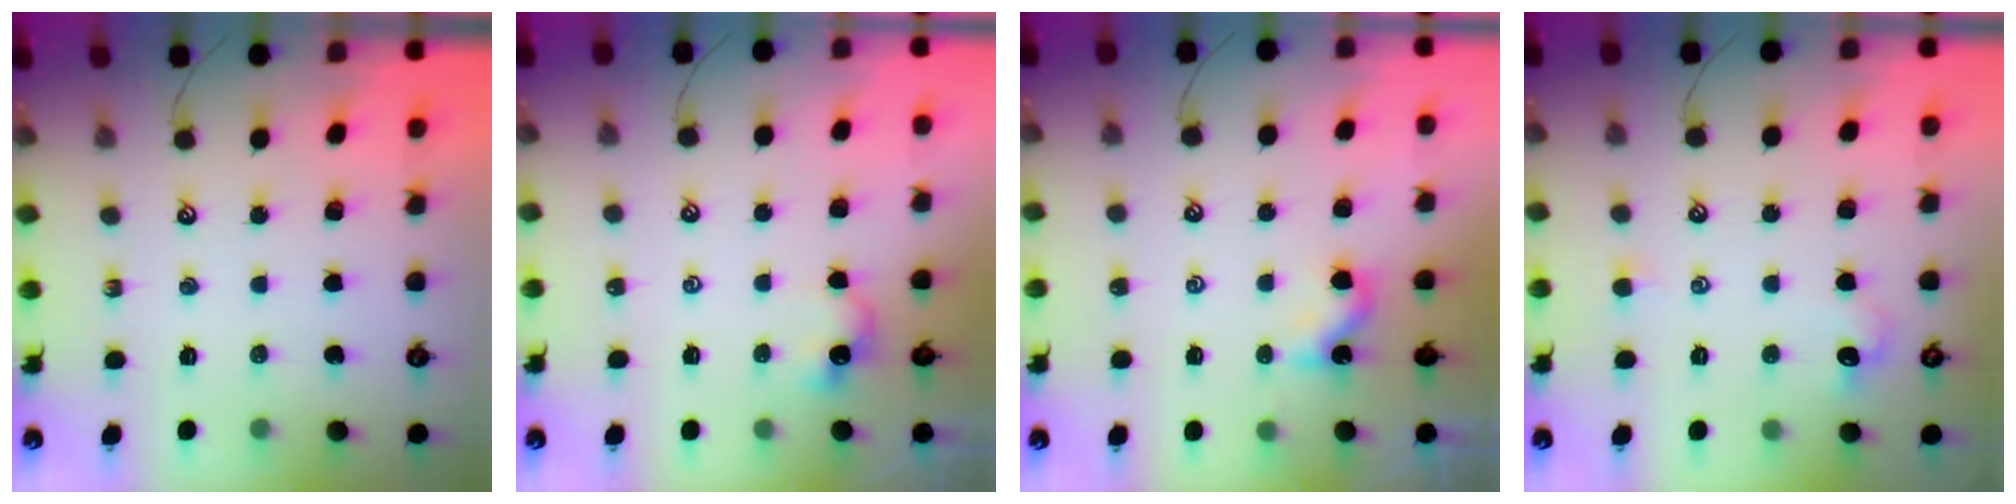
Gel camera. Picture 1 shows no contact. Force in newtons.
{"total": 0.0}
{"total": 1.2, "press": 1.2, "slide": 0.2}
{"total": 0.9, "press": 0.6, "slide": 0.6}